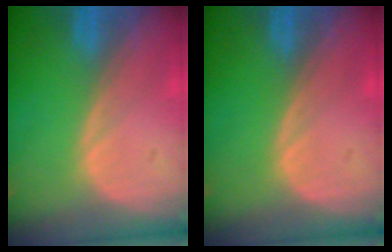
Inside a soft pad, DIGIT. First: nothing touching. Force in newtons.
{"total": 0.0}